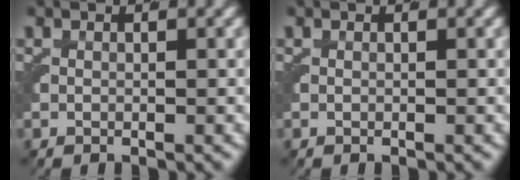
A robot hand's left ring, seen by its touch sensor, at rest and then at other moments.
{"total": 0.0}